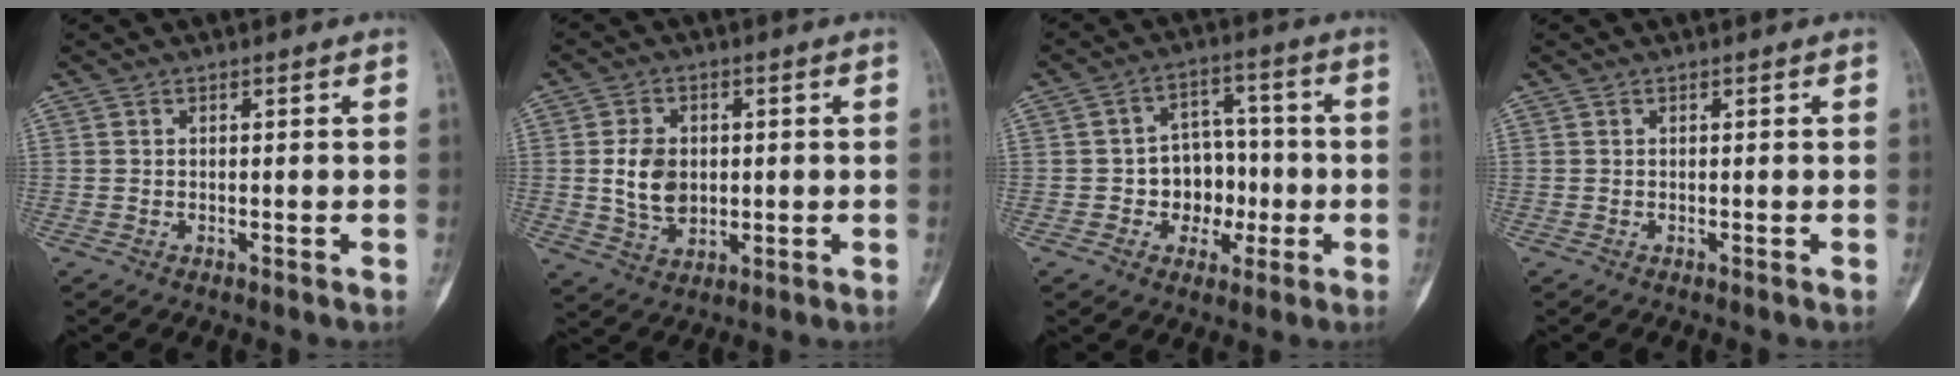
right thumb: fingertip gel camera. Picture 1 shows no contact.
{"total": 7.9, "force": [0.4, 5.8, 5.3], "torque": [-0.079, -0.007, 0.013]}
{"total": 9.0, "force": [-1.8, 7.6, 4.6], "torque": [-0.010, 0.035, -0.030]}
{"total": 0.0}